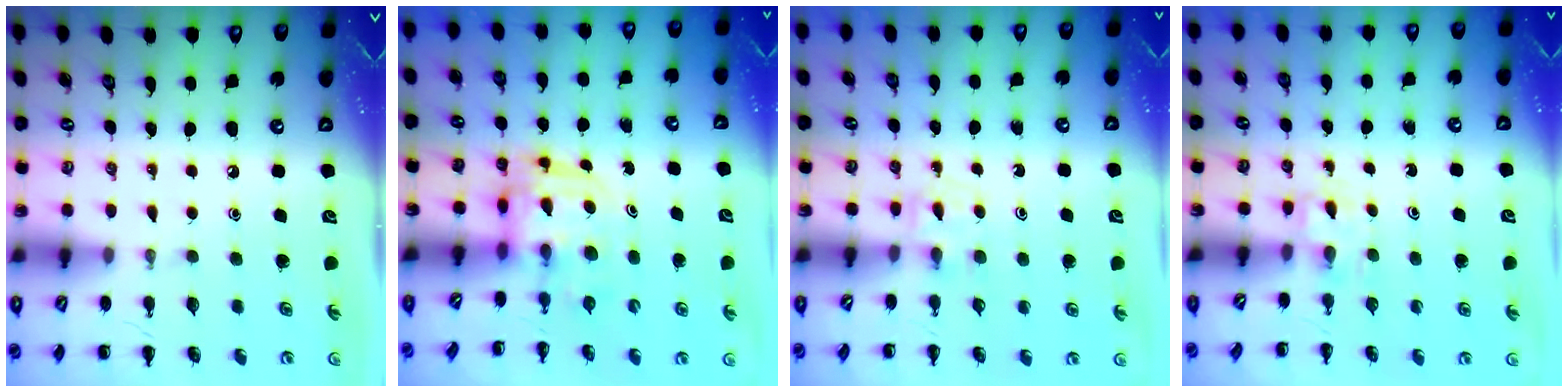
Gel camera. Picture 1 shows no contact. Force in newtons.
{"total": 3.0, "press": 3.0, "slide": 0.3}
{"total": 3.6, "press": 3.4, "slide": 1.4}
{"total": 2.3, "press": 2.1, "slide": 0.9}